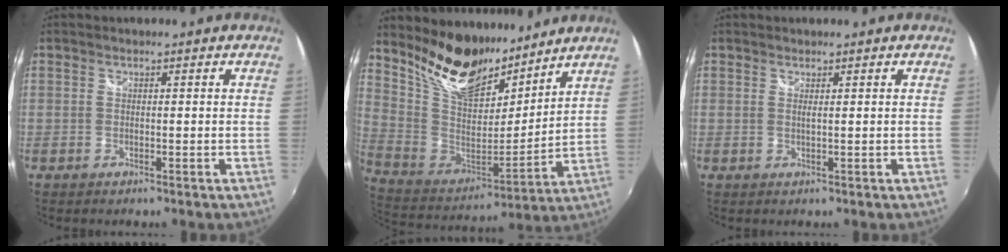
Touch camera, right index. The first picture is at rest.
{"total": 17.5, "force": [13.7, 7.2, 8.2], "torque": [-0.176, 0.001, 0.260]}
{"total": 0.6, "force": [0.5, -0.2, 0.3], "torque": [-0.003, 0.000, 0.008]}